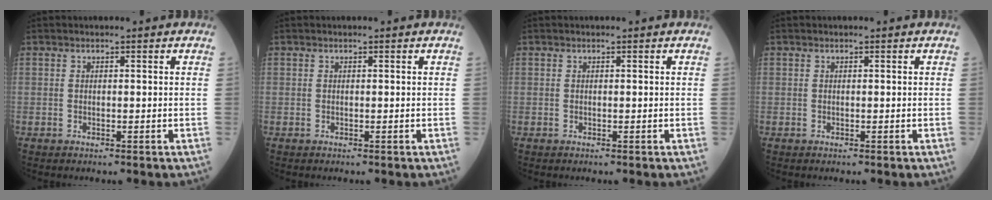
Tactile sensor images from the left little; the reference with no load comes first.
{"total": 0.0}
{"total": 0.0}
{"total": 0.0}